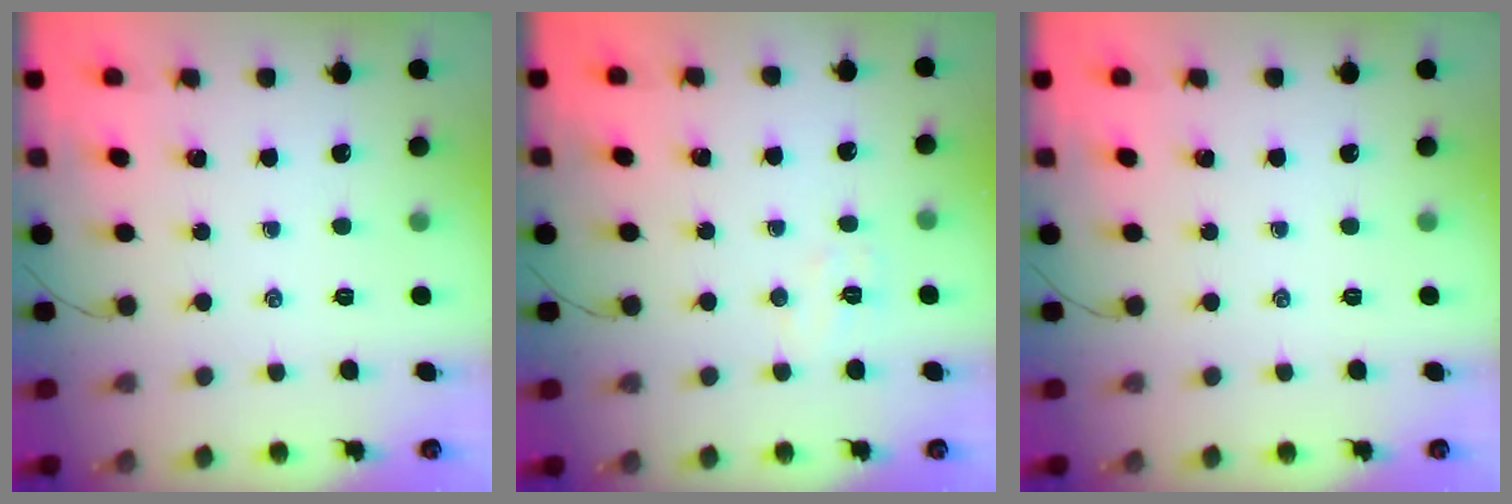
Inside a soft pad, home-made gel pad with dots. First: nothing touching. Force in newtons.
{"total": 5.3, "press": 5.2, "slide": 1.1}
{"total": 0.0}